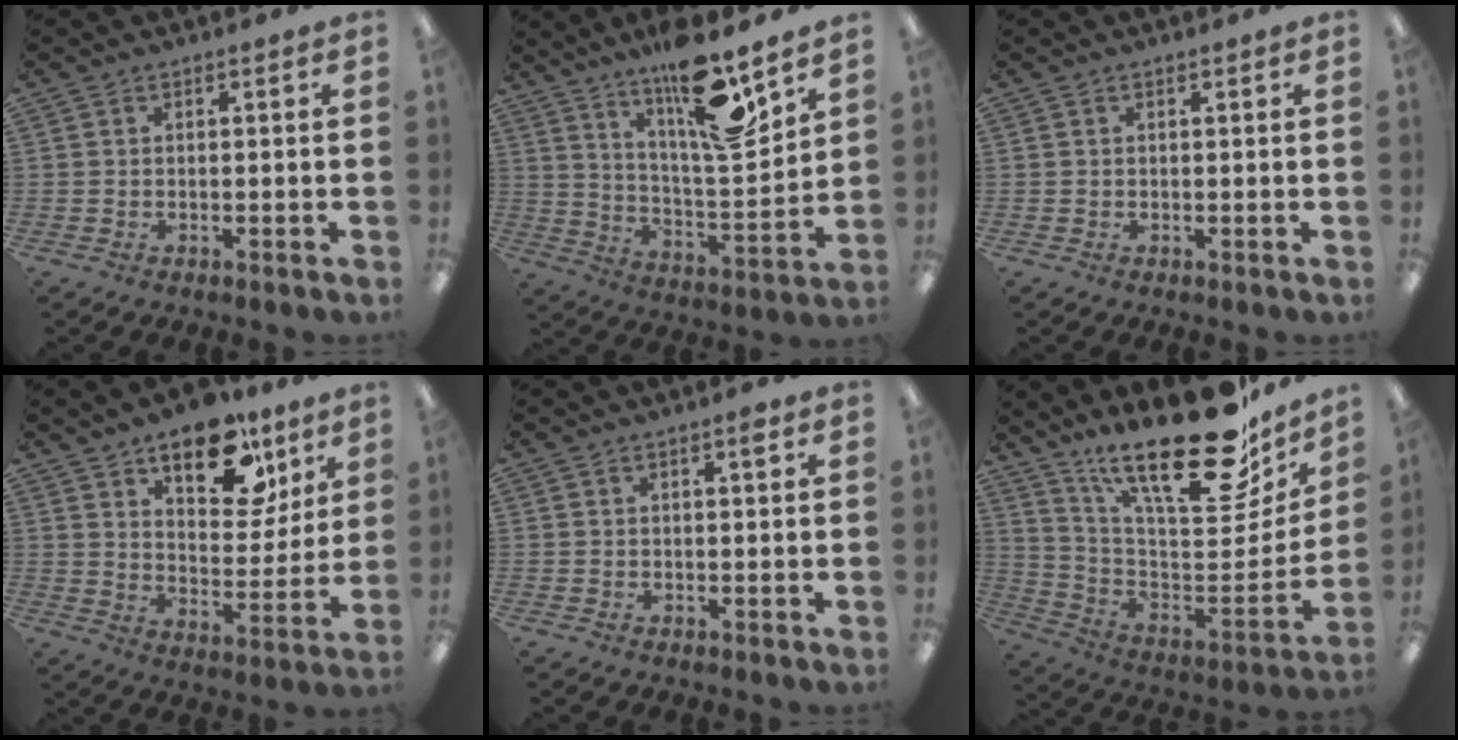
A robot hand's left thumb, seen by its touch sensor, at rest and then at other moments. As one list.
[{"total": 16.8, "force": [12.6, 3.0, 10.7], "torque": [-0.184, -0.080, 0.205]}, {"total": 0.0}, {"total": 17.7, "force": [11.9, 8.8, 9.8], "torque": [-0.128, -0.064, 0.199]}, {"total": 1.8, "force": [1.0, 0.4, 1.4], "torque": [-0.022, -0.001, 0.015]}, {"total": 27.0, "force": [19.5, 8.7, 16.5], "torque": [-0.232, -0.144, 0.324]}]